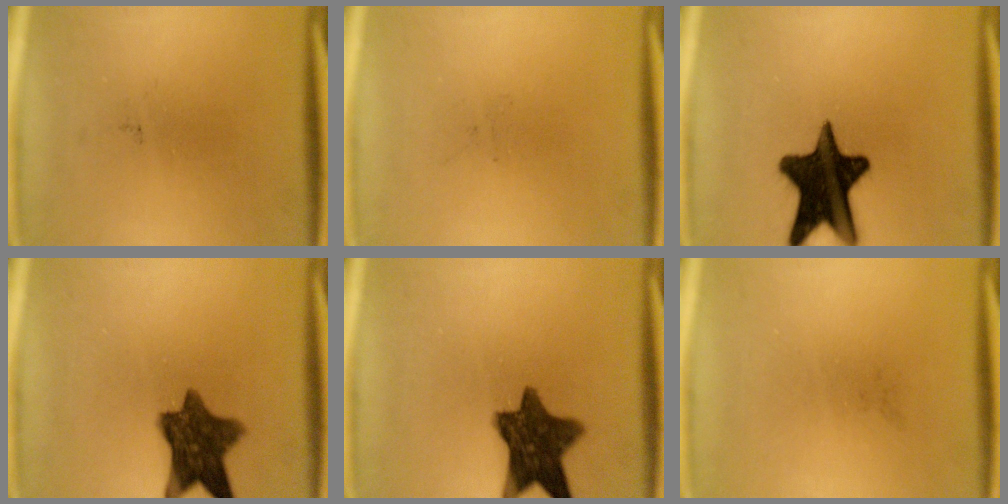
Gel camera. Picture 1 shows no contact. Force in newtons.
{"total": 0.0}
{"total": 17.0}
{"total": 10.1}
{"total": 11.3}
{"total": 0.0}